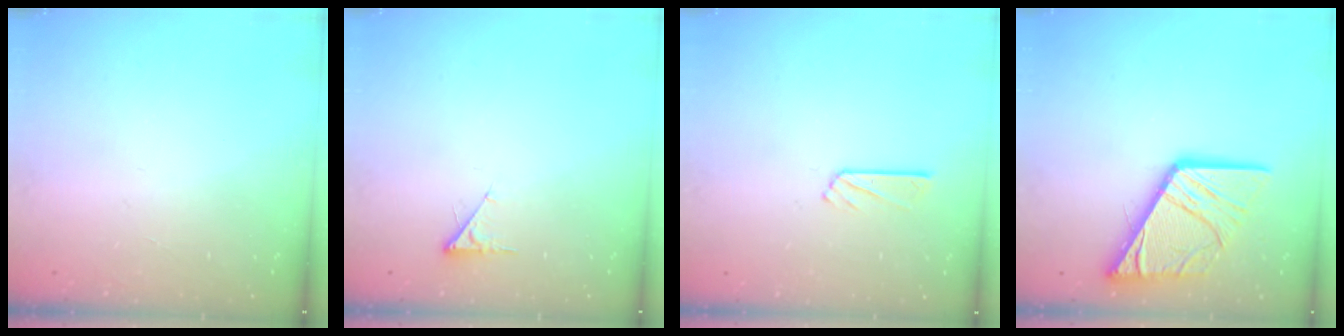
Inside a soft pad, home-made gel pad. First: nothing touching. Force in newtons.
{"total": 2.4, "press": 2.4, "slide": 0.4}
{"total": 3.7, "press": 3.7, "slide": 0.3}
{"total": 16.9, "press": 16.8, "slide": 1.8}